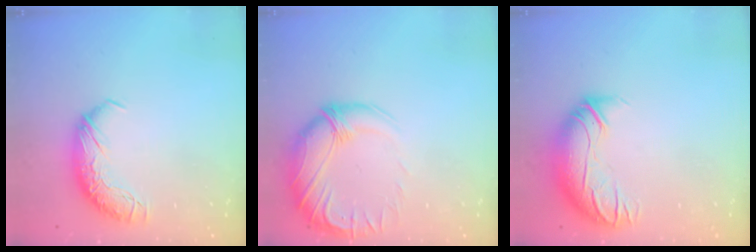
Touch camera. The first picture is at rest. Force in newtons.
{"total": 4.0, "press": 1.9, "slide": 3.5}
{"total": 3.0, "press": 0.4, "slide": 2.9}